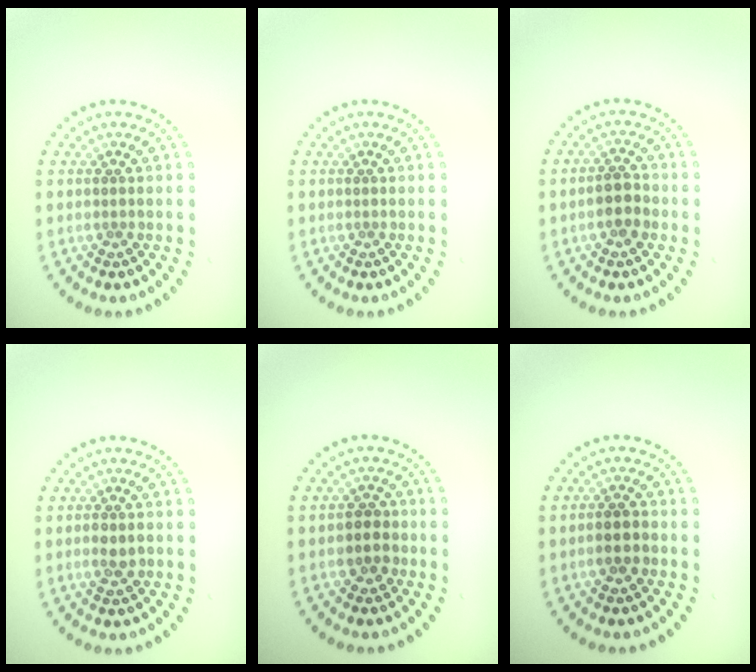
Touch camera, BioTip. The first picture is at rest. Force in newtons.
{"total": 0.0}
{"total": 2.5, "press": 2.4, "slide": 0.8}
{"total": 1.6, "press": 1.6, "slide": 0.3}
{"total": 2.0, "press": 1.8, "slide": 0.7}
{"total": 1.9, "press": 1.8, "slide": 0.6}